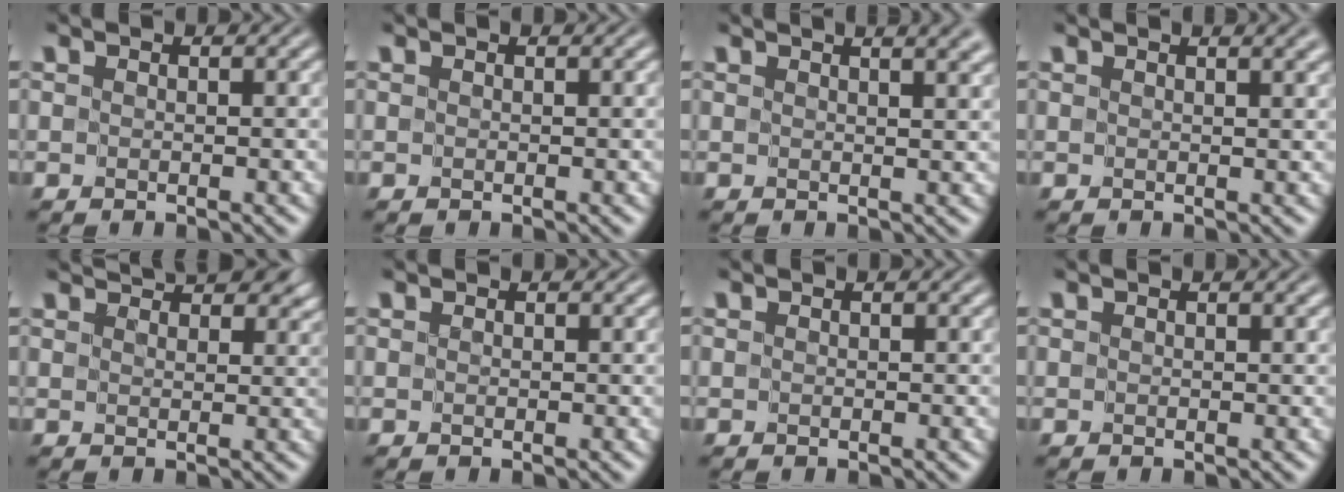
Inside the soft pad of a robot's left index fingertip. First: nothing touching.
{"total": 0.8, "force": [0.5, 0.4, 0.5], "torque": [-0.004, 0.009, -0.007]}
{"total": 7.0, "force": [4.5, 3.0, 4.5], "torque": [-0.015, 0.050, 0.028]}
{"total": 5.0, "force": [3.1, 2.2, 3.3], "torque": [-0.013, 0.040, 0.018]}
{"total": 6.6, "force": [5.4, 2.2, 3.0], "torque": [-0.052, 0.020, 0.064]}
{"total": 0.0}
{"total": 0.0}
{"total": 1.7, "force": [1.1, 0.7, 1.0], "torque": [-0.004, 0.017, -0.002]}